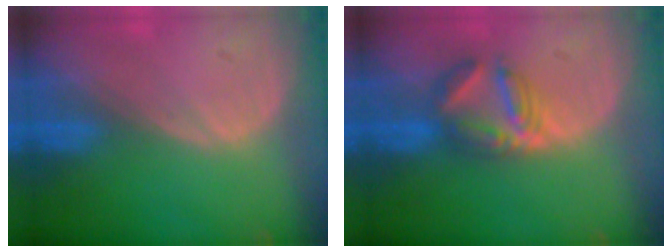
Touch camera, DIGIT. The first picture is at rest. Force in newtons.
{"total": 5.8, "press": 5.7, "slide": 1.2}